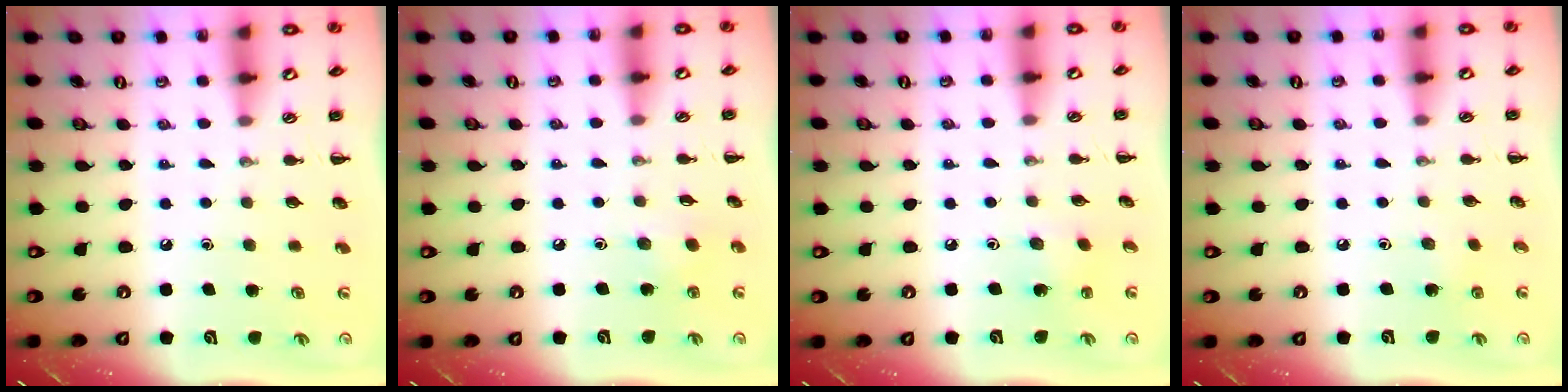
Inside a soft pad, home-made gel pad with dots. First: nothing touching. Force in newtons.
{"total": 2.5, "press": 2.4, "slide": 0.8}
{"total": 2.5, "press": 2.4, "slide": 0.8}
{"total": 1.7, "press": 1.5, "slide": 0.7}